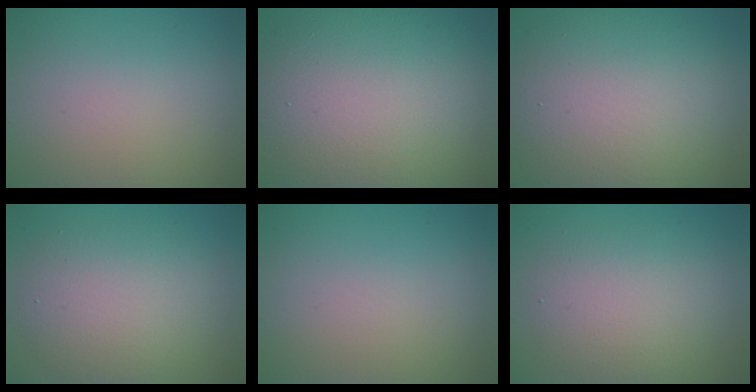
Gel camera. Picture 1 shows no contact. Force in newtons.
{"total": 12.0, "press": 12.0, "slide": 0.9}
{"total": 11.6, "press": 11.6, "slide": 0.7}
{"total": 5.4, "press": 5.4, "slide": 0.2}
{"total": 0.0}
{"total": 4.6, "press": 4.6, "slide": 0.2}